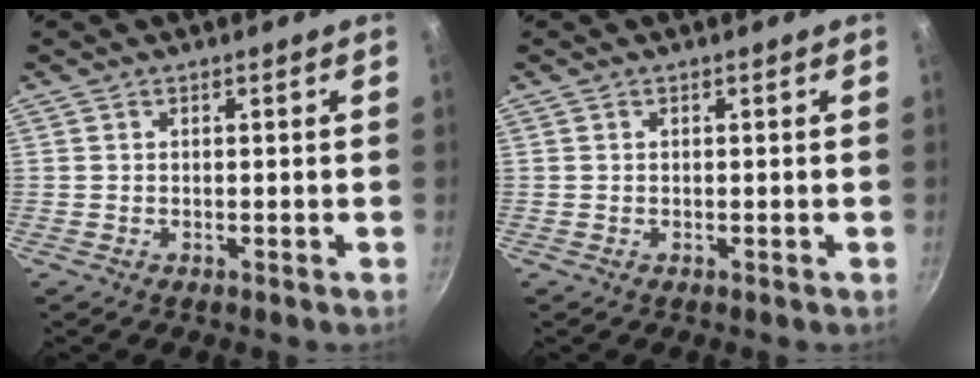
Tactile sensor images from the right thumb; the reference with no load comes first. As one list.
[{"total": 0.0}]